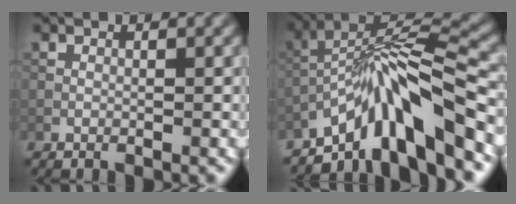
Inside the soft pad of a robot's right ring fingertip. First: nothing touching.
{"total": 10.7, "force": [-6.4, 2.1, 8.3], "torque": [-0.121, 0.014, -0.111]}